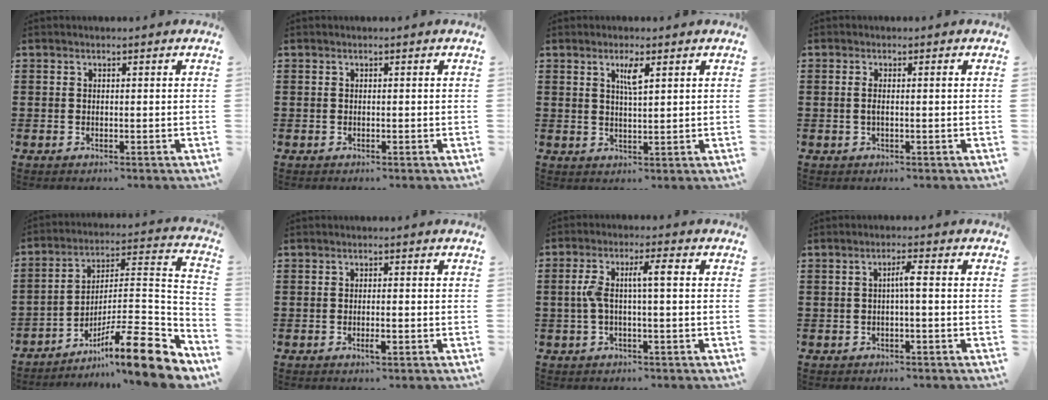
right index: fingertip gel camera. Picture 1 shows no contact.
{"total": 0.0}
{"total": 2.9, "force": [1.4, 0.5, 2.5], "torque": [-0.045, 0.000, 0.020]}
{"total": 1.4, "force": [-0.1, 0.1, 1.4], "torque": [-0.027, 0.000, -0.003]}
{"total": 13.4, "force": [-8.8, 1.8, 9.9], "torque": [-0.135, 0.016, -0.158]}
{"total": 1.7, "force": [-0.8, 0.4, 1.4], "torque": [-0.024, 0.000, -0.013]}
{"total": 5.4, "force": [0.0, 0.8, 5.4], "torque": [-0.122, -0.004, -0.013]}
{"total": 2.4, "force": [-0.2, 0.0, 2.4], "torque": [-0.046, 0.001, -0.008]}